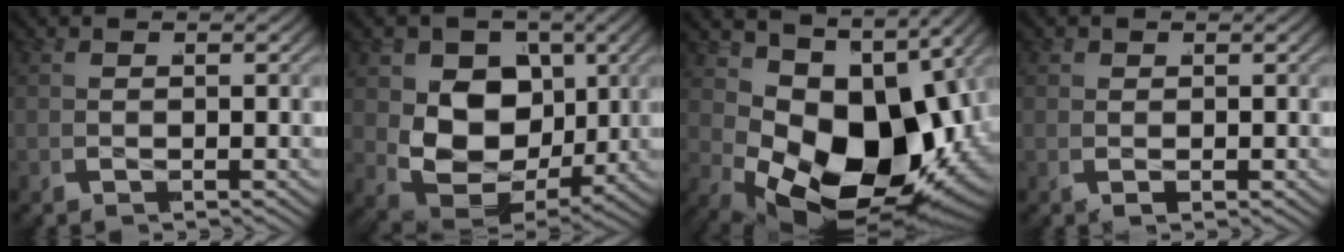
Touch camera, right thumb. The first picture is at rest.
{"total": 14.8, "force": [0.1, 11.1, 9.7], "torque": [-0.202, -0.048, 0.017]}
{"total": 18.8, "force": [-1.6, 11.4, 14.9], "torque": [-0.265, -0.043, 0.002]}
{"total": 0.7, "force": [0.4, 0.6, 0.1], "torque": [-0.003, -0.007, 0.009]}